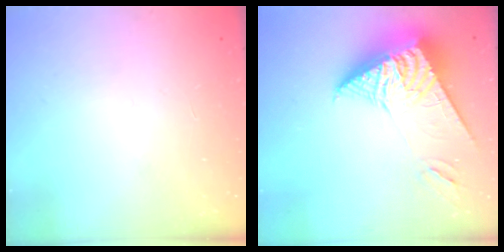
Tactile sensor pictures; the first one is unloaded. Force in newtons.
{"total": 12.1, "press": 12.0, "slide": 1.3}